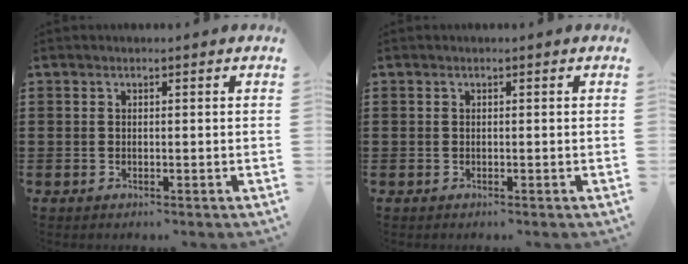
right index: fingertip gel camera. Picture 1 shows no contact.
{"total": 0.0}